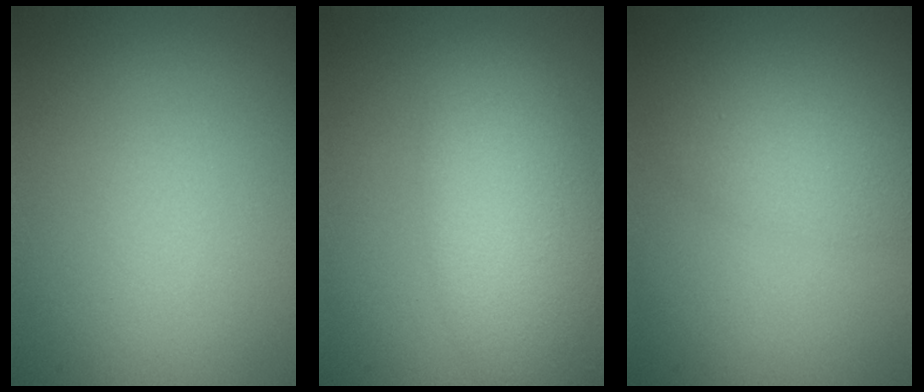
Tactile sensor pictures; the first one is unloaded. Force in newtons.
{"total": 6.9, "press": 6.9, "slide": 0.5}
{"total": 2.8, "press": 2.8, "slide": 0.1}